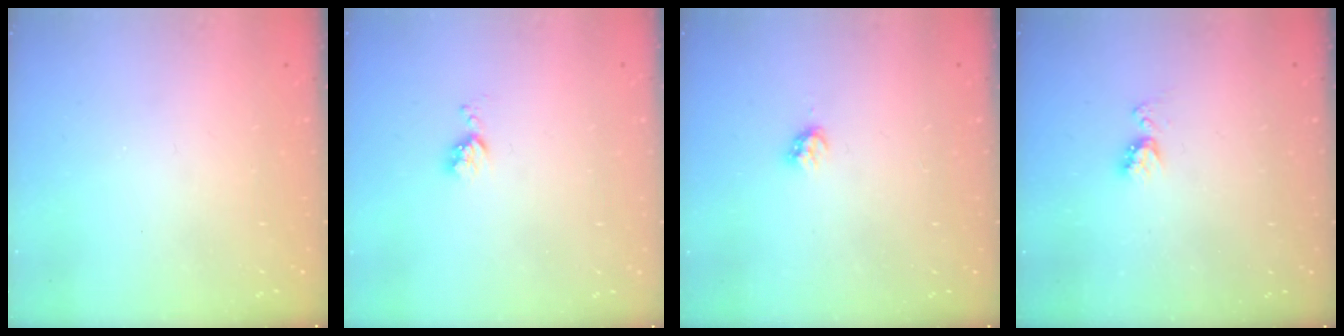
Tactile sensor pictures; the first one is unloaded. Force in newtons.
{"total": 4.3, "press": 4.3, "slide": 0.7}
{"total": 2.8, "press": 2.7, "slide": 0.3}
{"total": 5.4, "press": 5.3, "slide": 0.7}